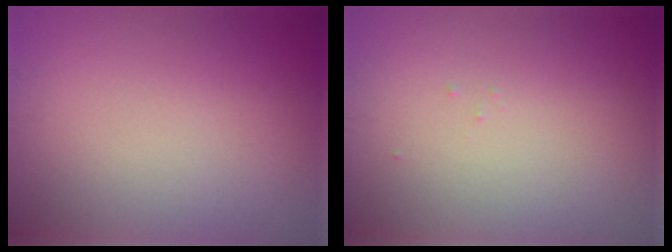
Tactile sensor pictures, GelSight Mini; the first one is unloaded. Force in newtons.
{"total": 0.0}